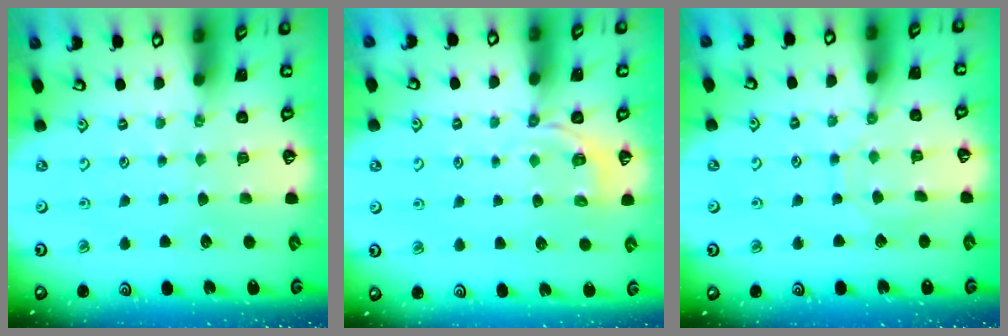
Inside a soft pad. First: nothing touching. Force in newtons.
{"total": 2.8, "press": 2.1, "slide": 1.8}
{"total": 6.0, "press": 5.9, "slide": 0.6}